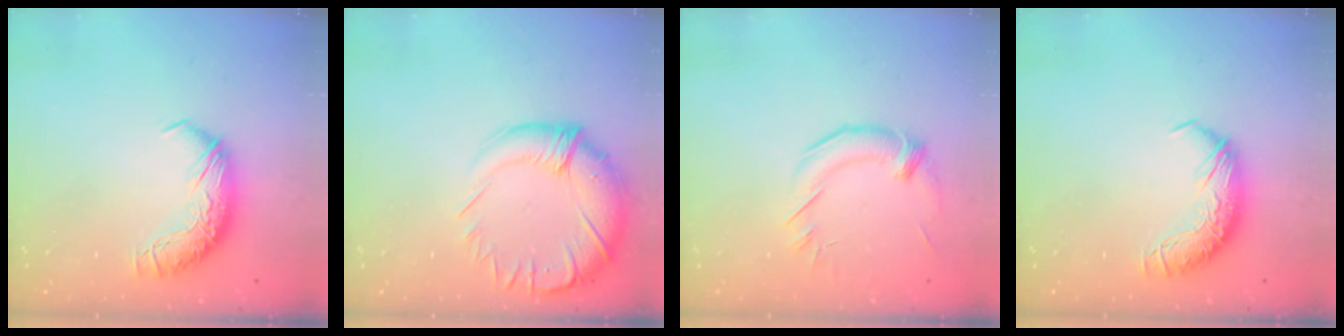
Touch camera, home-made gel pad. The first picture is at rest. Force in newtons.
{"total": 4.8, "press": 3.1, "slide": 3.6}
{"total": 1.2, "press": 0.3, "slide": 1.1}
{"total": 0.0}